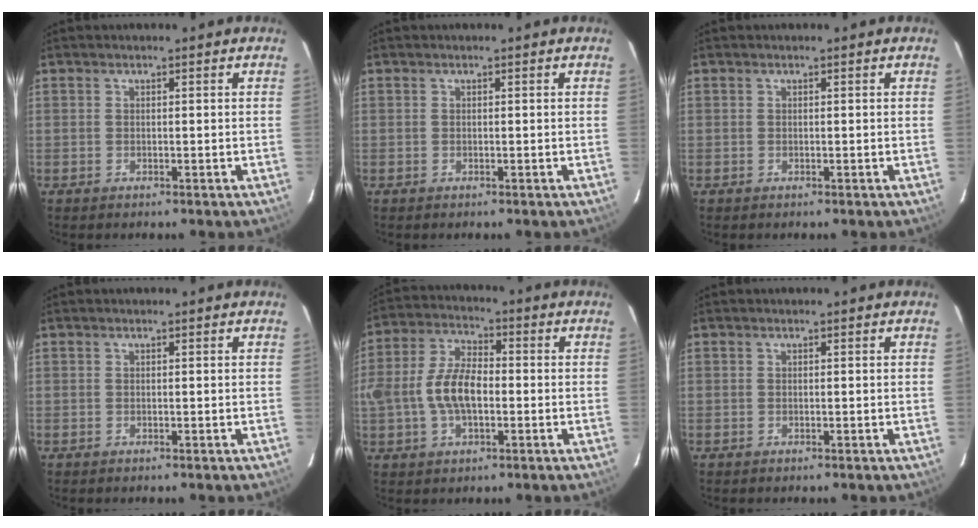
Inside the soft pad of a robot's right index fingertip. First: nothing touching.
{"total": 0.0}
{"total": 0.0}
{"total": 0.0}
{"total": 10.7, "force": [-1.6, 5.8, 8.9], "torque": [-0.183, 0.013, -0.030]}
{"total": 0.0}